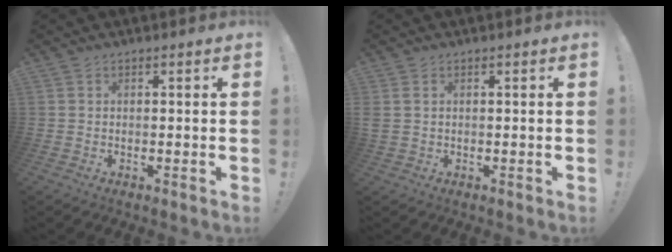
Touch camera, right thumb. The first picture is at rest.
{"total": 1.3, "force": [0.5, 0.6, 1.1], "torque": [-0.021, 0.002, 0.010]}